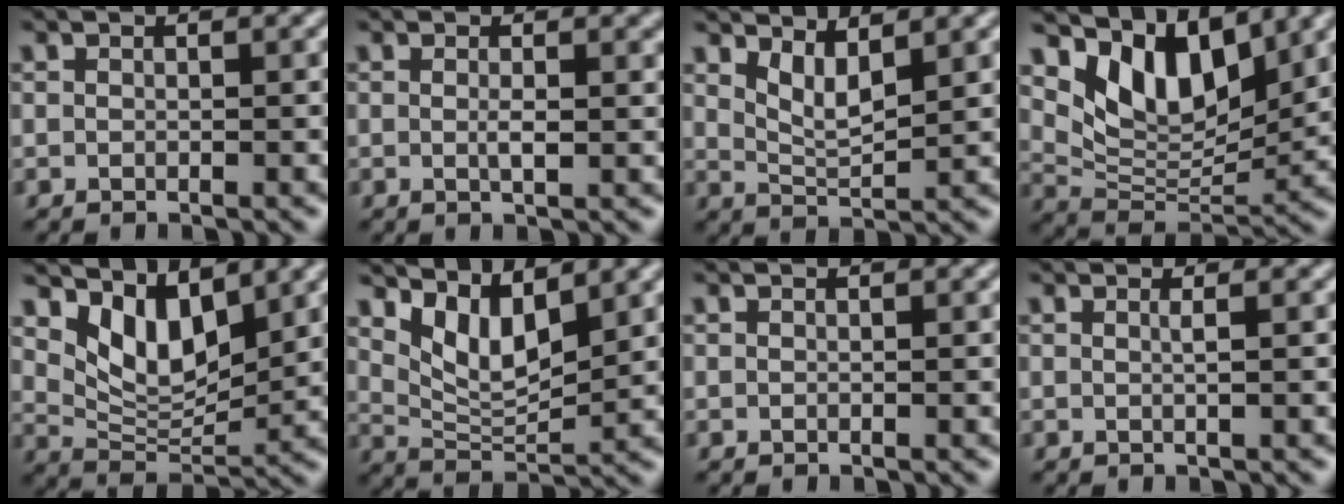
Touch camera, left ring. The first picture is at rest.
{"total": 1.5, "force": [0.2, 0.4, 1.4], "torque": [-0.022, -0.001, 0.002]}
{"total": 2.8, "force": [1.8, 0.8, 2.0], "torque": [-0.040, -0.013, 0.039]}
{"total": 7.7, "force": [4.9, 3.7, 4.6], "torque": [-0.083, -0.010, 0.087]}
{"total": 5.2, "force": [3.3, 2.5, 3.2], "torque": [-0.067, -0.018, 0.059]}
{"total": 4.9, "force": [3.0, 2.0, 3.3], "torque": [-0.069, -0.017, 0.056]}
{"total": 0.0}
{"total": 0.8, "force": [0.1, 0.3, 0.7], "torque": [-0.008, 0.001, -0.003]}